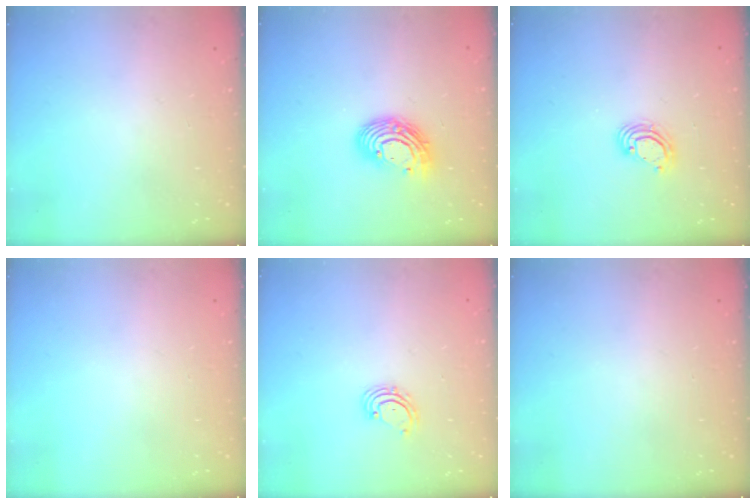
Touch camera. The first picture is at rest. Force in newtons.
{"total": 11.9, "press": 11.9, "slide": 1.0}
{"total": 5.6, "press": 5.6, "slide": 0.3}
{"total": 0.0}
{"total": 2.5, "press": 2.4, "slide": 0.4}
{"total": 0.0}